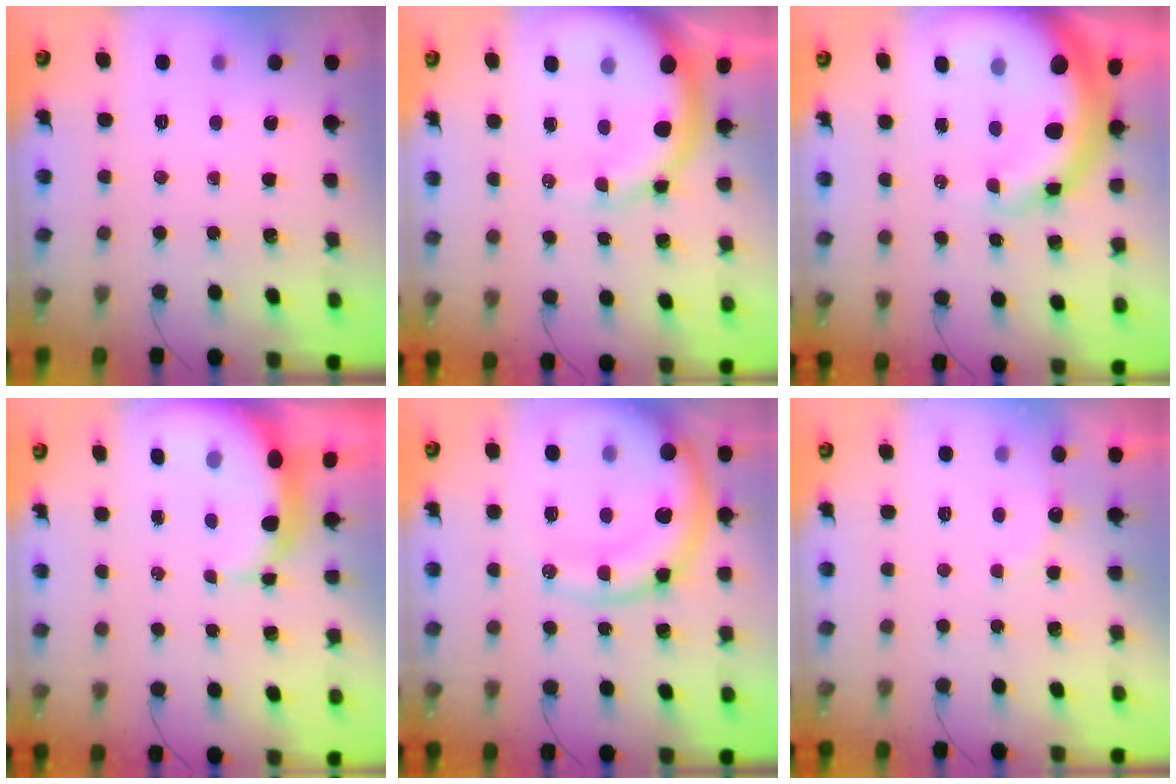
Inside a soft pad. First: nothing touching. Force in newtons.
{"total": 14.2, "press": 13.9, "slide": 3.0}
{"total": 18.4, "press": 18.0, "slide": 4.0}
{"total": 7.5, "press": 7.4, "slide": 1.3}
{"total": 19.2, "press": 18.7, "slide": 4.1}
{"total": 6.8, "press": 6.7, "slide": 1.1}